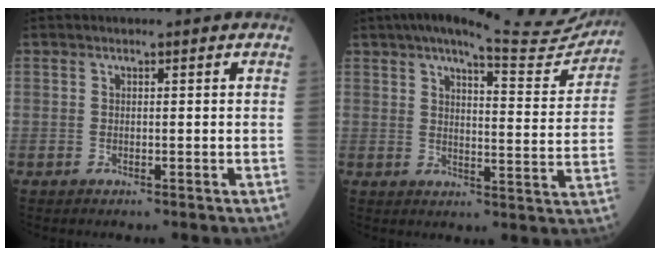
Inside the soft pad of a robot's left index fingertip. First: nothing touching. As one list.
[{"total": 19.6, "force": [17.8, 2.8, 7.6], "torque": [-0.103, -0.026, 0.218]}]